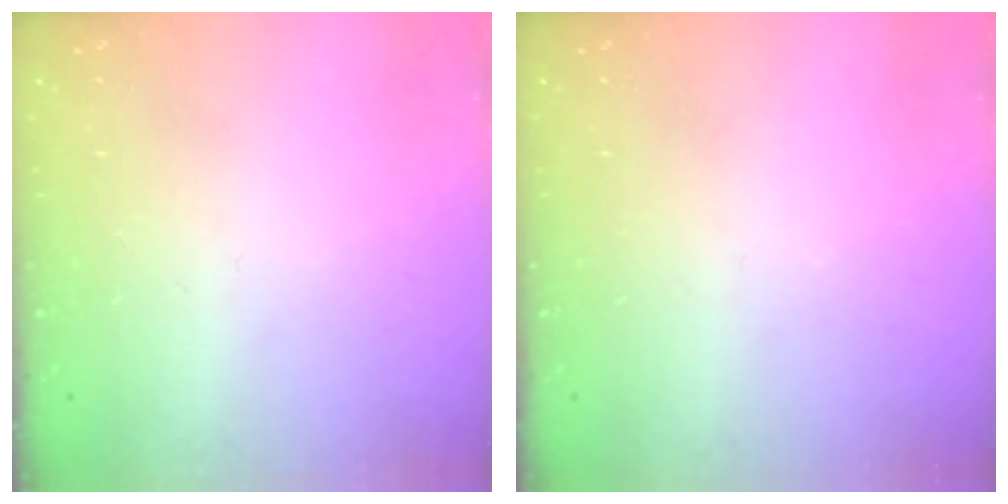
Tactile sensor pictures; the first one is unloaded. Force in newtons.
{"total": 0.0}